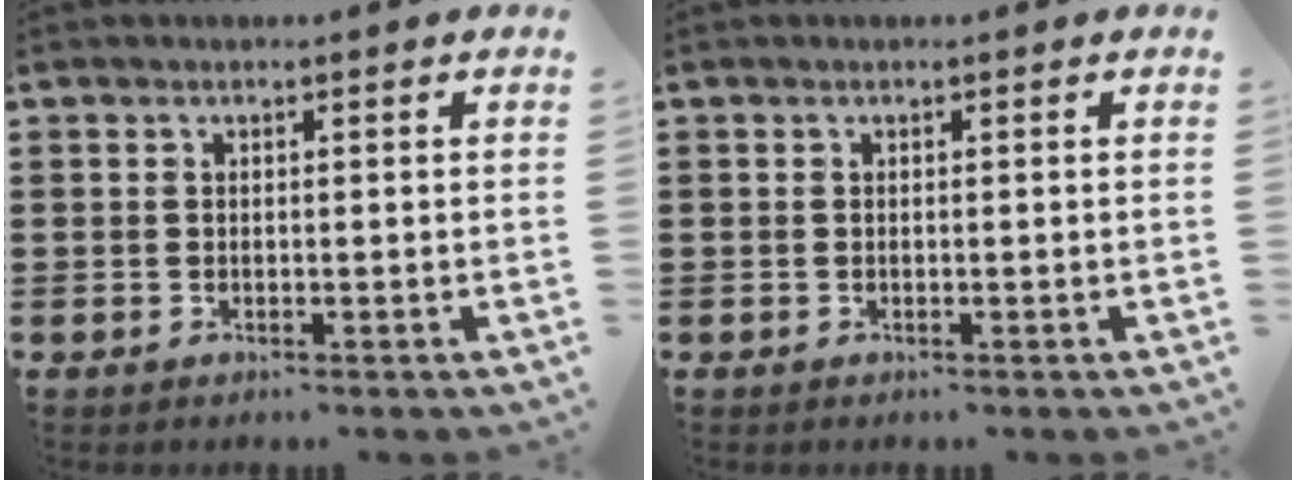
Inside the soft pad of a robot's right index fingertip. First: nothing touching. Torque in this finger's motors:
{"motor_torque": [0.00, 0.00, 0.00, 0.00]}